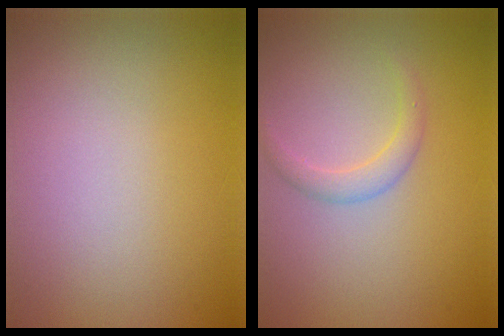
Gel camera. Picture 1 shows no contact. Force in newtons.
{"total": 1.6, "press": 1.6, "slide": 0.1}